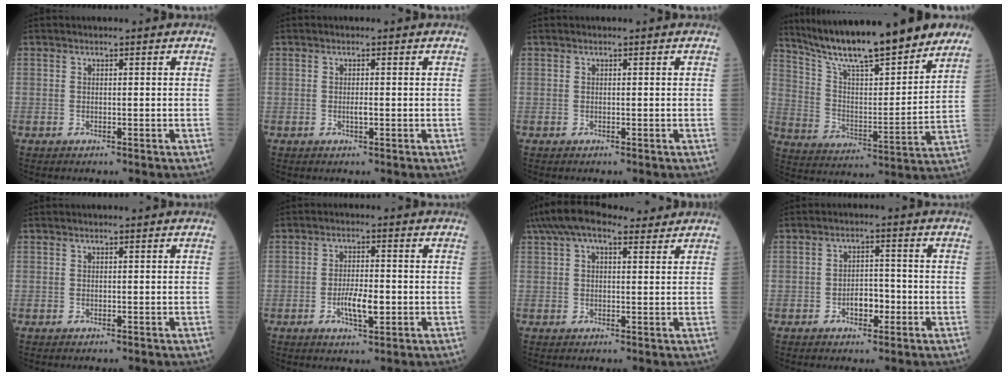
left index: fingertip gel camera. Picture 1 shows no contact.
{"total": 0.9, "force": [-0.2, 0.2, 0.9], "torque": [-0.019, -0.001, -0.002]}
{"total": 0.0}
{"total": 22.1, "force": [18.5, 2.7, 11.8], "torque": [-0.195, -0.004, 0.289]}
{"total": 0.0}
{"total": 4.9, "force": [-1.3, 1.4, 4.5], "torque": [-0.087, -0.001, -0.021]}
{"total": 9.8, "force": [7.2, 3.5, 5.6], "torque": [-0.107, 0.055, 0.122]}
{"total": 3.6, "force": [-1.5, 1.9, 2.7], "torque": [-0.045, 0.007, -0.025]}